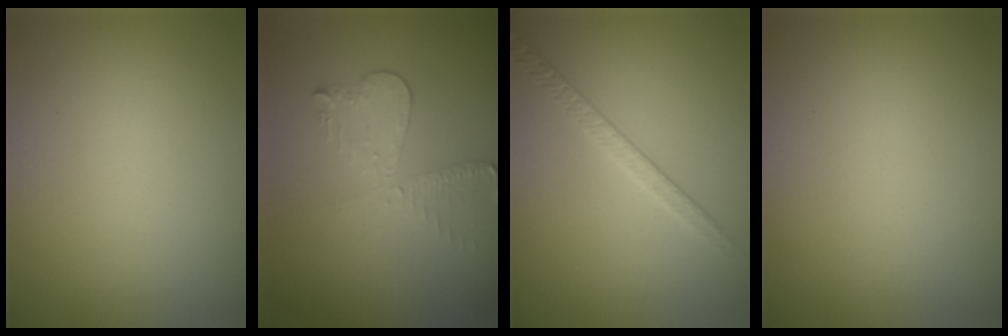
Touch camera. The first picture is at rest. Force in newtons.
{"total": 3.0, "press": 2.7, "slide": 1.4}
{"total": 2.1, "press": 1.6, "slide": 1.4}
{"total": 0.0}